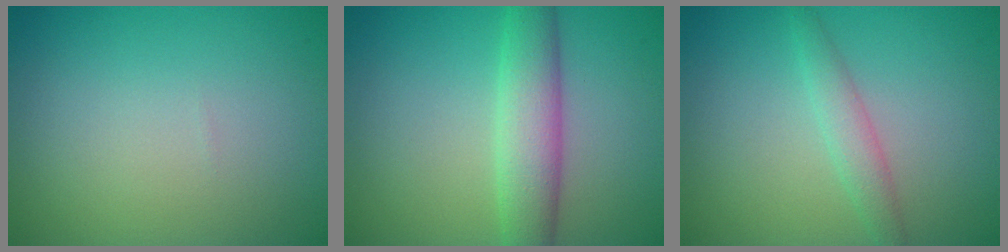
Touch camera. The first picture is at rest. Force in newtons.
{"total": 4.5, "press": 4.5, "slide": 0.1}
{"total": 1.9, "press": 1.9, "slide": 0.1}